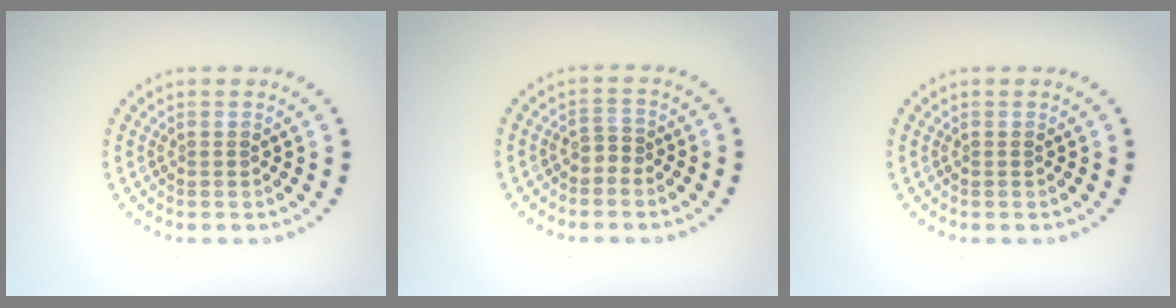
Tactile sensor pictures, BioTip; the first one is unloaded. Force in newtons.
{"total": 1.1, "press": 0.8, "slide": 0.8}
{"total": 0.0}